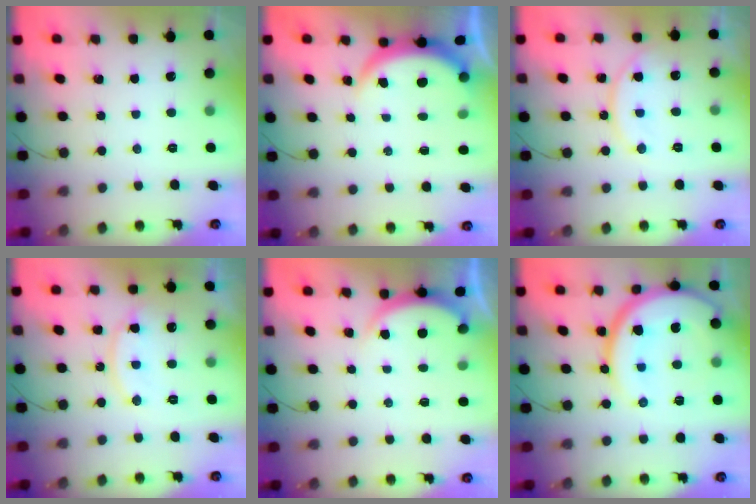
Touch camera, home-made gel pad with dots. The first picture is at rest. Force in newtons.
{"total": 3.9, "press": 3.9, "slide": 0.2}
{"total": 12.0, "press": 11.9, "slide": 1.0}
{"total": 12.6, "press": 12.5, "slide": 0.9}
{"total": 2.5, "press": 2.5, "slide": 0.5}
{"total": 18.7, "press": 18.6, "slide": 2.1}